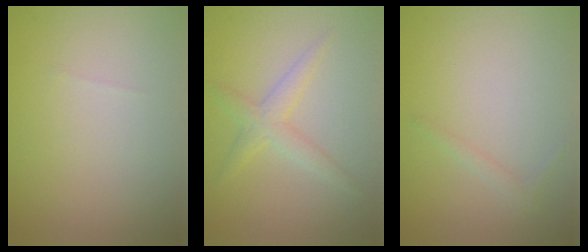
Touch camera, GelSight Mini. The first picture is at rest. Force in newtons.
{"total": 2.1, "press": 2.1, "slide": 0.0}
{"total": 0.8, "press": 0.8, "slide": 0.1}